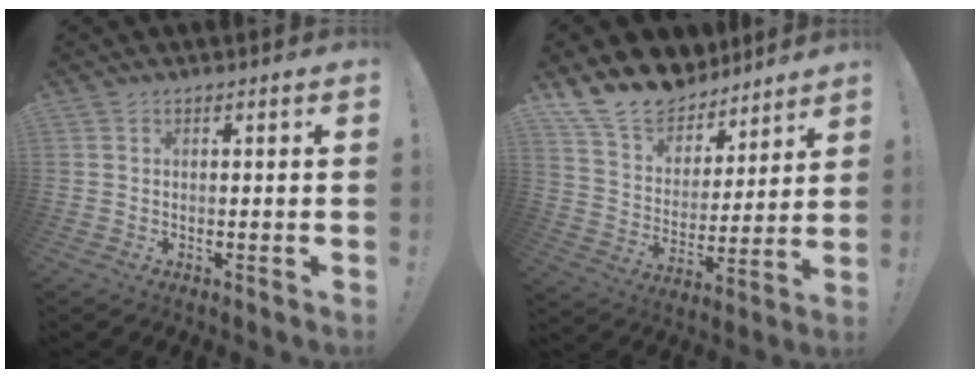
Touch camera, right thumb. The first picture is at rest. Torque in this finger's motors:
{"motor_torque": [-0.83, 1.29, 1.09, 1.14, 0.03]}